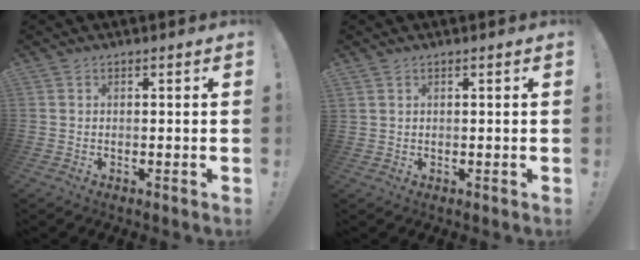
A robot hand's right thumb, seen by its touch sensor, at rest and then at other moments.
{"total": 0.9, "force": [0.6, 0.5, 0.4], "torque": [-0.009, 0.002, 0.012]}